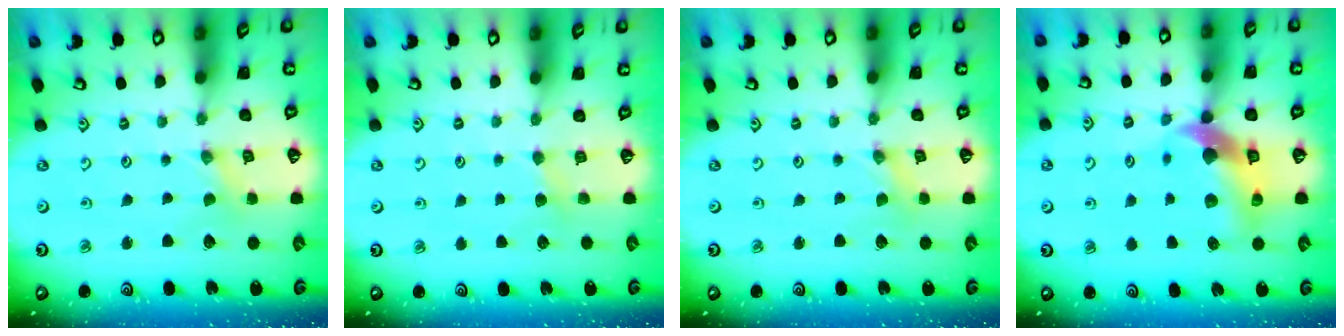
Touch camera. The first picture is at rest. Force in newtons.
{"total": 3.0, "press": 3.0, "slide": 0.4}
{"total": 0.0}
{"total": 12.0, "press": 11.9, "slide": 1.9}